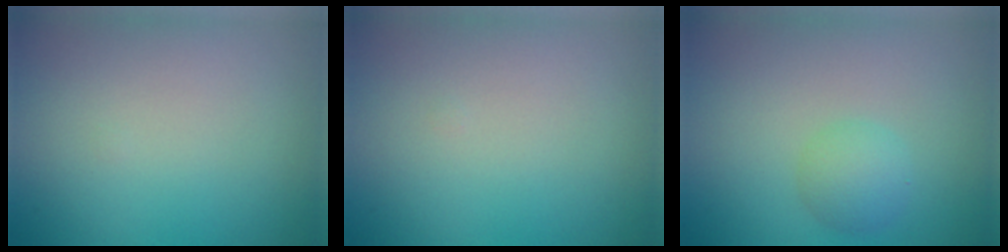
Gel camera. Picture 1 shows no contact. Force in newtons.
{"total": 0.0}
{"total": 2.1, "press": 2.1, "slide": 0.1}